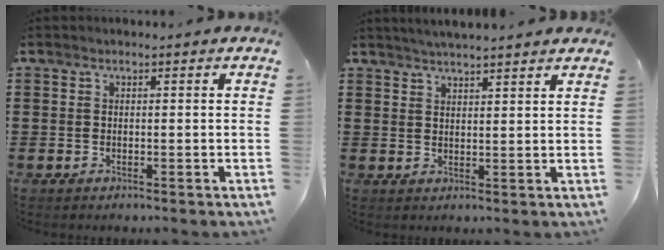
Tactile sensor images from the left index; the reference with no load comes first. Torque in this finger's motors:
{"motor_torque": [1.40, -0.74, 0.23, 0.07]}